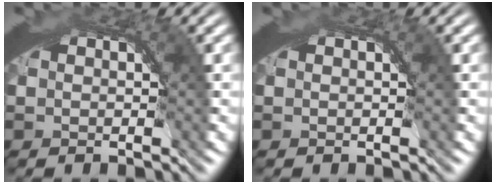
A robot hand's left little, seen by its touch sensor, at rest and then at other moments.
{"total": 0.0}